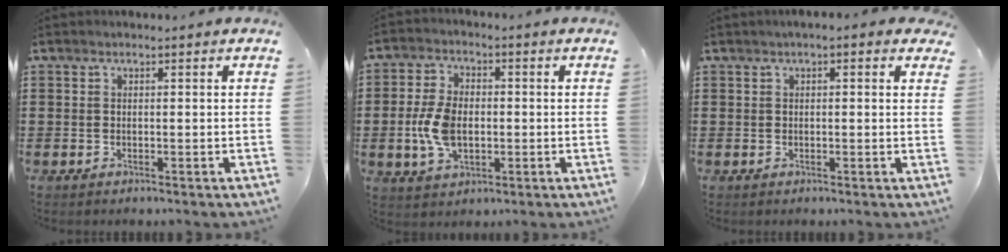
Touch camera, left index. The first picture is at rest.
{"total": 7.4, "force": [-0.8, 4.6, 5.8], "torque": [-0.140, 0.003, -0.022]}
{"total": 1.1, "force": [0.2, 0.5, 1.0], "torque": [-0.020, 0.004, 0.002]}